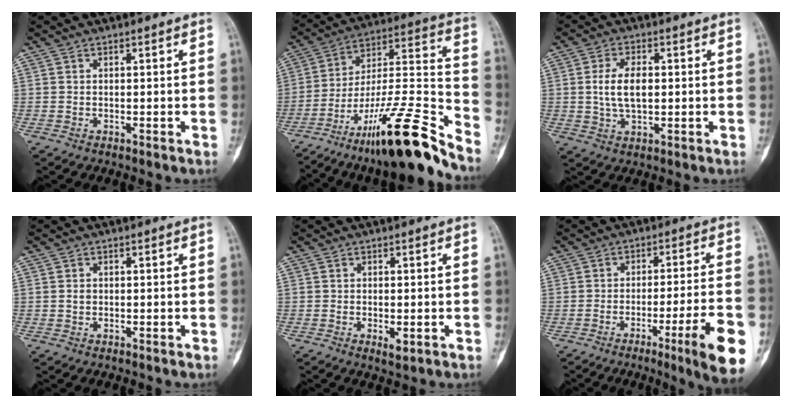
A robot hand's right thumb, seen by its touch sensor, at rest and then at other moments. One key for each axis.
{"total": 24.5, "fx": -17.6, "fy": 3.6, "fz": 16.6, "tx": -0.250, "ty": 0.095, "tz": -0.294}
{"total": 6.9, "fx": 0.5, "fy": 3.6, "fz": 5.9, "tx": -0.114, "ty": 0.002, "tz": 0.010}
{"total": 0.9, "fx": 0.0, "fy": 0.8, "fz": 0.5, "tx": -0.008, "ty": 0.002, "tz": 0.000}
{"total": 2.3, "fx": -0.7, "fy": 1.0, "fz": 2.0, "tx": -0.032, "ty": -0.004, "tz": -0.008}
{"total": 14.1, "fx": -6.0, "fy": 1.0, "fz": 12.8, "tx": -0.169, "ty": 0.007, "tz": -0.084}